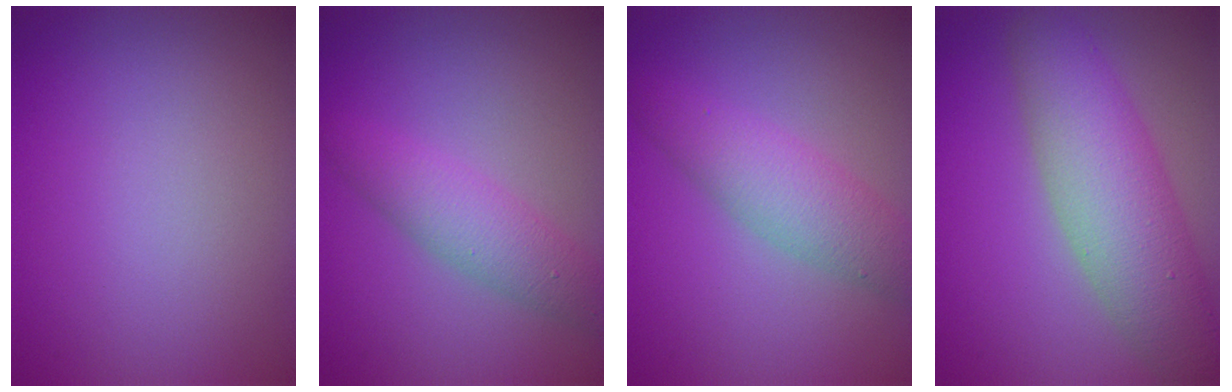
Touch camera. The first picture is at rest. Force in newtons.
{"total": 3.6, "press": 3.6, "slide": 0.1}
{"total": 4.3, "press": 4.3, "slide": 0.1}
{"total": 7.4, "press": 7.4, "slide": 0.3}